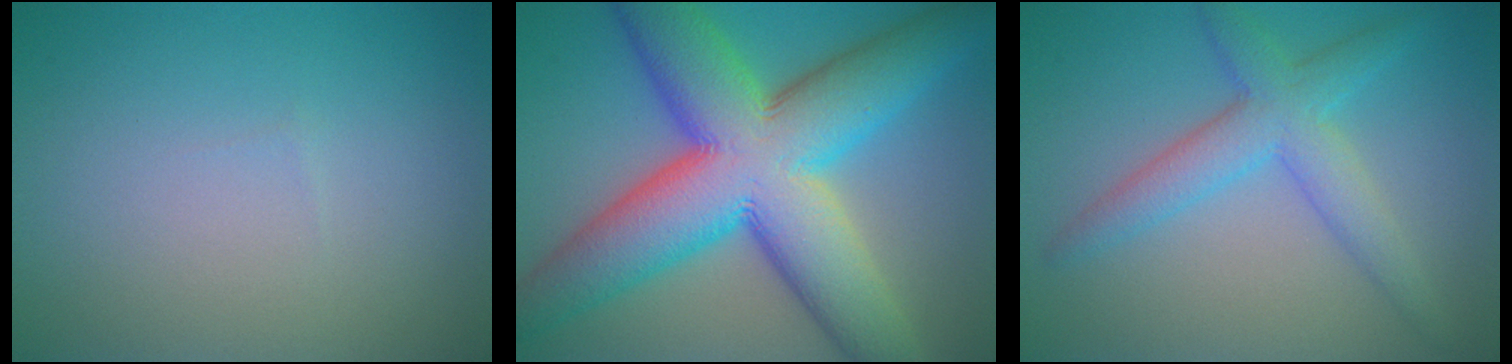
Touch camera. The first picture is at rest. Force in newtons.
{"total": 15.4, "press": 15.4, "slide": 0.1}
{"total": 4.4, "press": 4.4, "slide": 0.0}